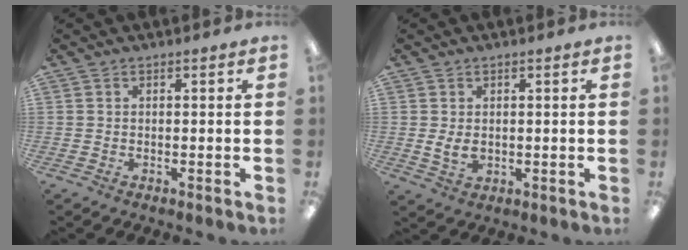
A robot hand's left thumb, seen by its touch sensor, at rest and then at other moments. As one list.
[{"total": 3.8, "force": [0.0, 2.5, 2.9], "torque": [-0.059, -0.005, -0.003]}]